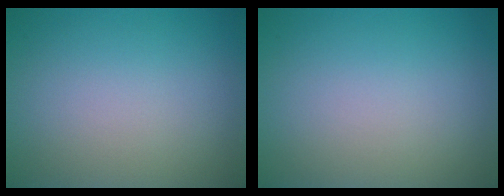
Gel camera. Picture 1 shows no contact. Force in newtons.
{"total": 0.0}